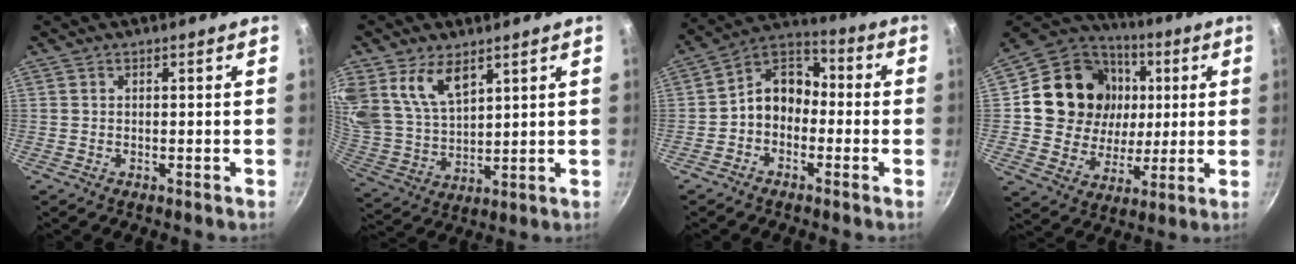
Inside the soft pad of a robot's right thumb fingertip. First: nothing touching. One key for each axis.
{"total": 11.6, "fx": 6.6, "fy": 6.5, "fz": 6.9, "tx": -0.119, "ty": -0.042, "tz": 0.140}
{"total": 9.4, "fx": -1.9, "fy": 7.3, "fz": 5.6, "tx": -0.058, "ty": 0.047, "tz": -0.058}
{"total": 20.9, "fx": 3.9, "fy": 18.0, "fz": 9.9, "tx": -0.162, "ty": 0.006, "tz": 0.070}